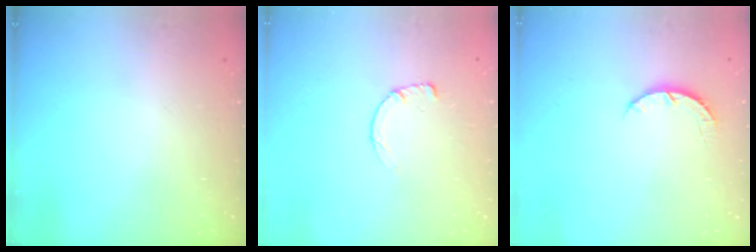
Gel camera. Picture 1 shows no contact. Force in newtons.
{"total": 3.0, "press": 3.0, "slide": 0.3}
{"total": 3.2, "press": 3.2, "slide": 0.4}